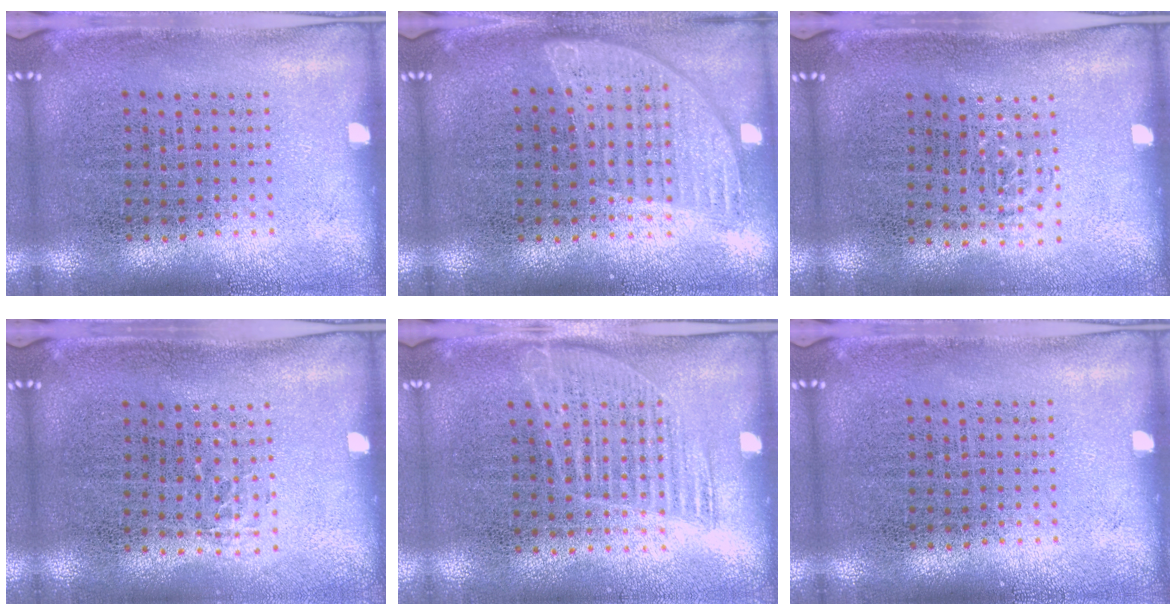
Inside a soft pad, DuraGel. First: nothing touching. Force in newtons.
{"total": 0.9, "press": 0.9, "slide": 0.2}
{"total": 0.6, "press": 0.5, "slide": 0.3}
{"total": 0.5, "press": 0.4, "slide": 0.3}
{"total": 1.2, "press": 1.0, "slide": 0.7}
{"total": 0.0}